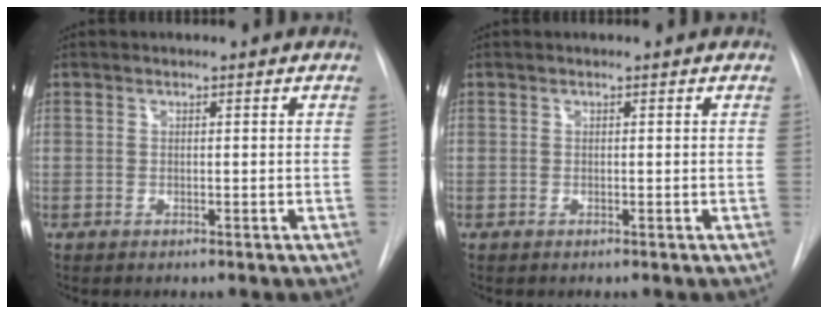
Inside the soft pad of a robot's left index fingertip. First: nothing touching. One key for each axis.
{"total": 0.0}